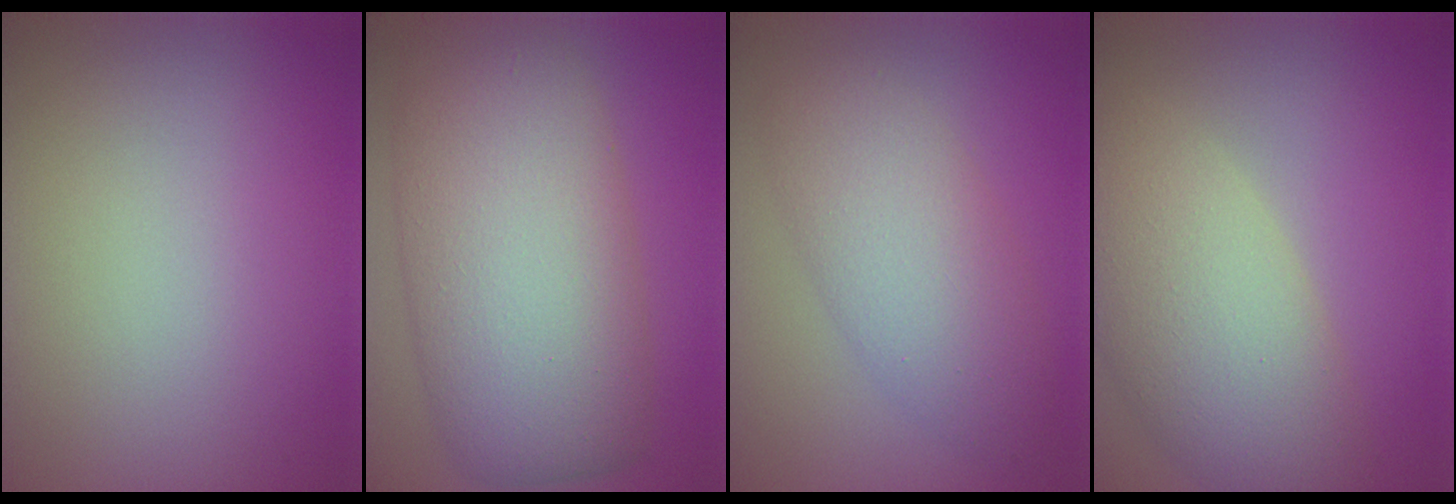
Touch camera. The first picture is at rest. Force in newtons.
{"total": 11.9, "press": 11.9, "slide": 0.4}
{"total": 5.6, "press": 5.6, "slide": 0.1}
{"total": 7.5, "press": 7.5, "slide": 0.6}